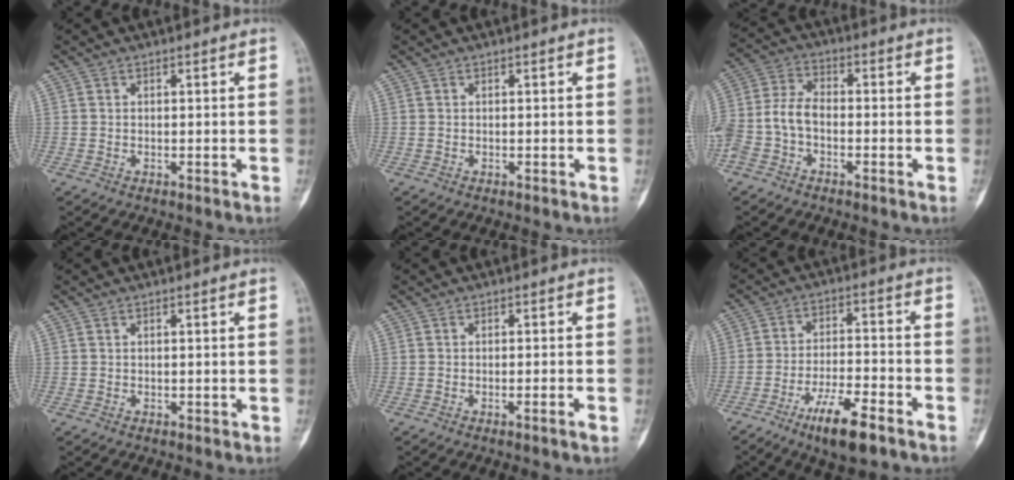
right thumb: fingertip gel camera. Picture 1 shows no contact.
{"total": 0.0}
{"total": 8.8, "force": [-2.5, 5.6, 6.3], "torque": [-0.138, 0.029, -0.055]}
{"total": 0.0}
{"total": 1.7, "force": [-0.9, 0.0, 1.4], "torque": [-0.028, 0.000, -0.014]}
{"total": 10.9, "force": [-6.9, 3.1, 7.9], "torque": [-0.138, 0.034, -0.113]}